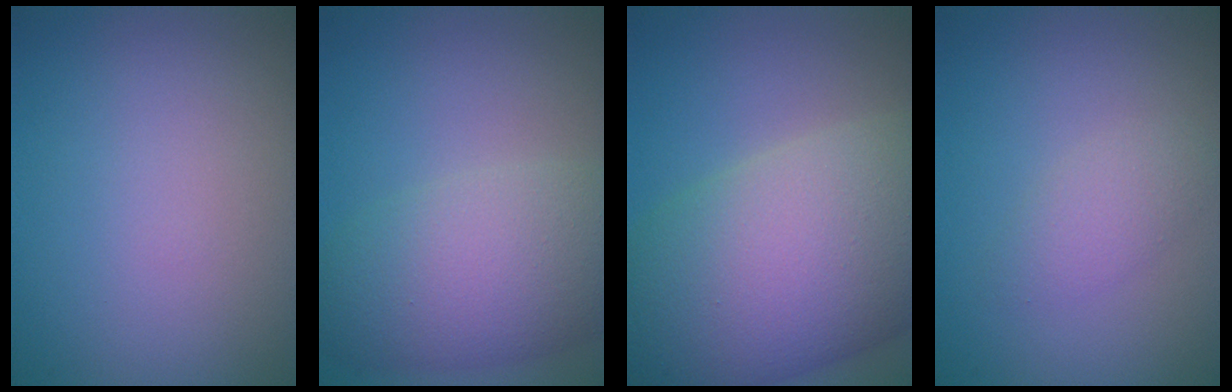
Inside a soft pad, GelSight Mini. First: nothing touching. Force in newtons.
{"total": 7.1, "press": 7.1, "slide": 0.3}
{"total": 14.4, "press": 14.4, "slide": 0.6}
{"total": 1.8, "press": 1.8, "slide": 0.1}